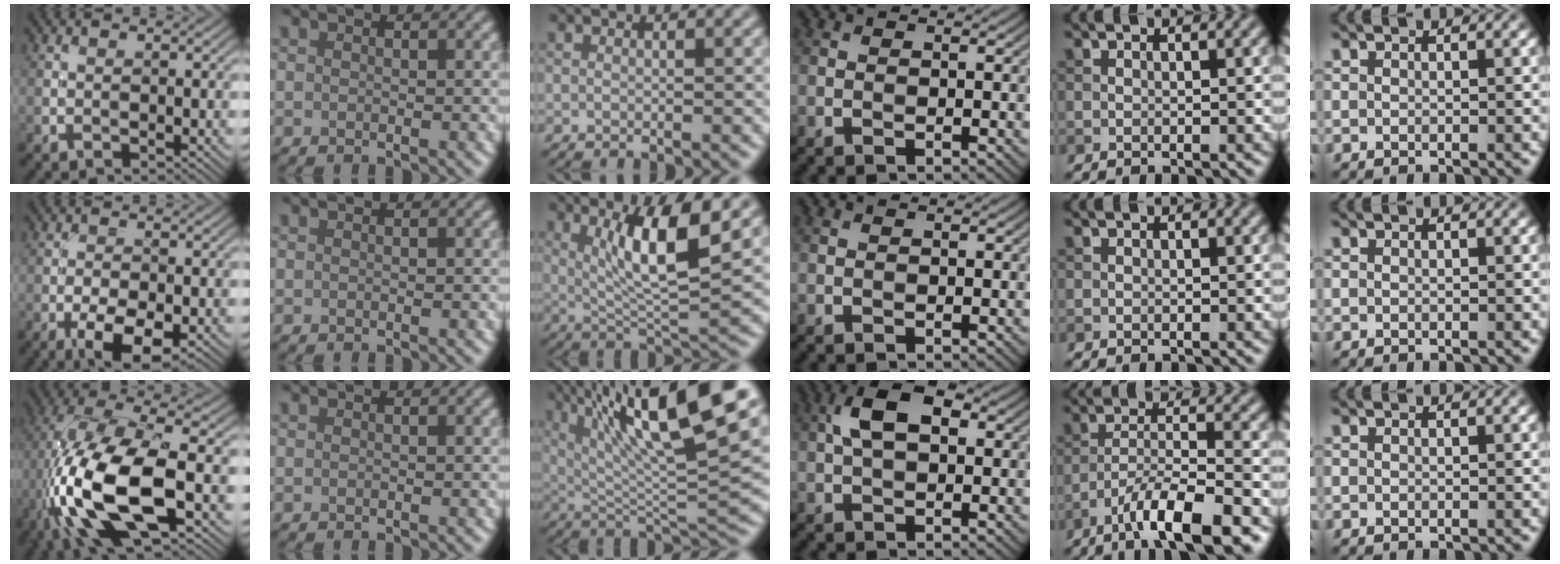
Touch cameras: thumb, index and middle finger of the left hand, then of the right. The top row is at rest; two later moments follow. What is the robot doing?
{"motion": "unscrew", "object": "medicine bottle"}